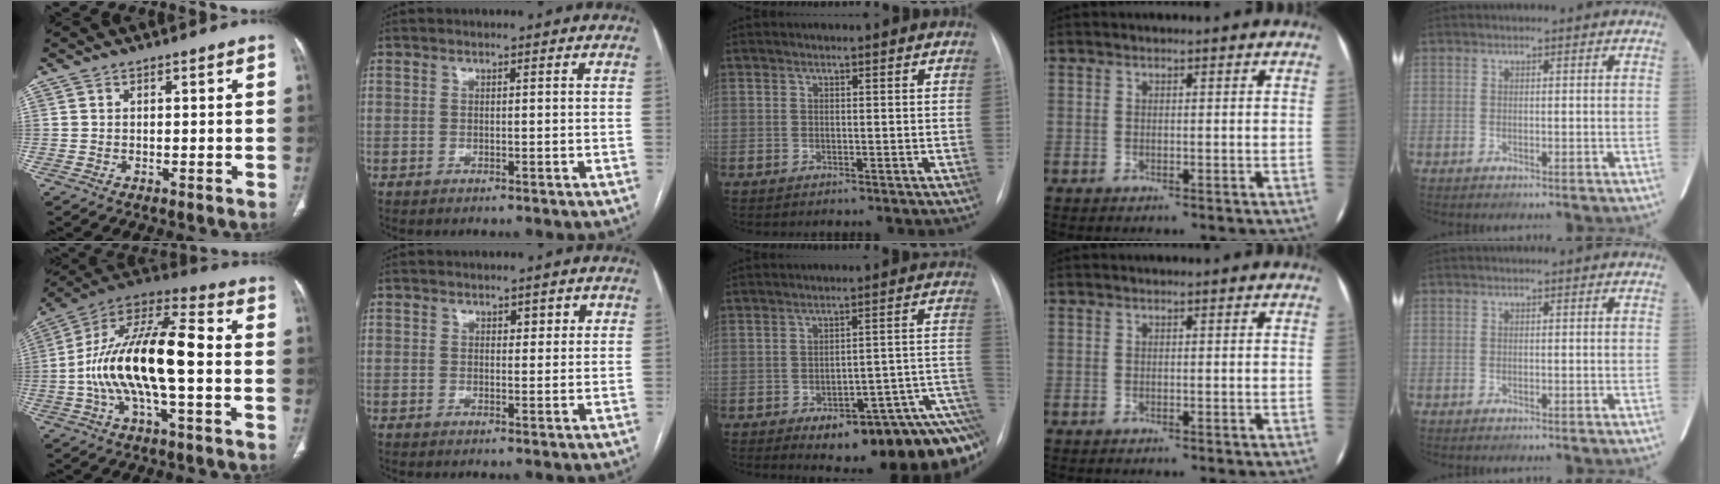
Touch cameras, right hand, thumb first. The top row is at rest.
{"thumb": {"total": 19.8, "force": [-2.2, 6.9, 18.4], "torque": [-0.347, 0.044, -0.046]}, "index": {"total": 1.9, "force": [0.9, 1.1, 1.2], "torque": [-0.010, 0.002, 0.011]}, "middle": {"total": 18.4, "force": [-10.3, 5.7, 14.1], "torque": [-0.083, 0.050, -0.125]}}